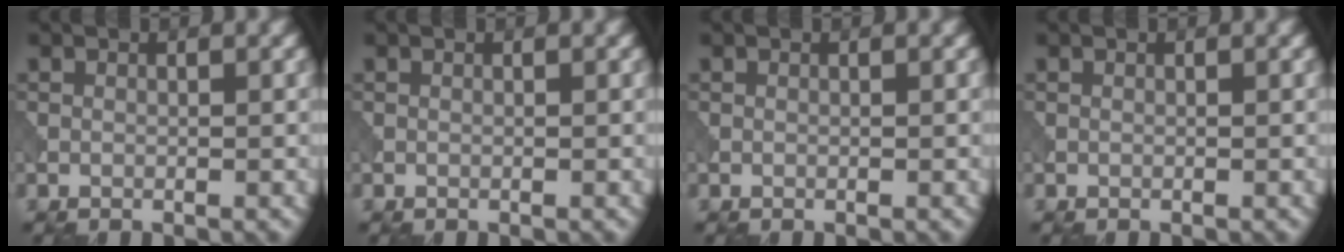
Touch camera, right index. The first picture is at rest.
{"total": 0.0}
{"total": 0.0}
{"total": 0.0}